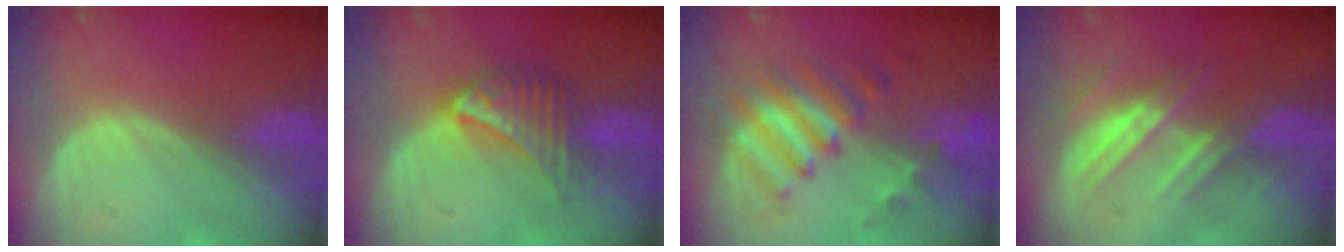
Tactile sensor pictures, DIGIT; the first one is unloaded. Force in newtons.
{"total": 7.3, "press": 6.3, "slide": 3.5}
{"total": 7.7, "press": 7.7, "slide": 0.9}
{"total": 7.2, "press": 6.8, "slide": 2.6}